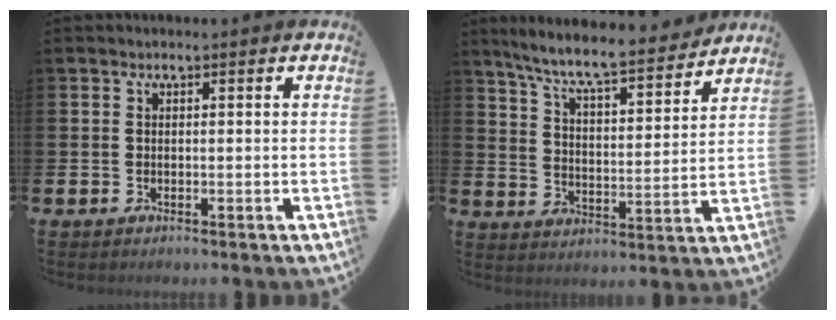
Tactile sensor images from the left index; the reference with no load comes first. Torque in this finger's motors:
{"motor_torque": [0.97, -1.18, 0.64, 0.21]}